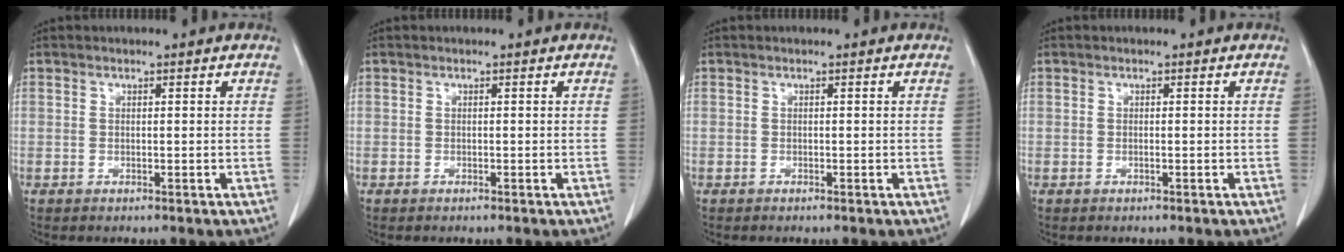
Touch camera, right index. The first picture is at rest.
{"total": 0.0}
{"total": 0.0}
{"total": 0.0}